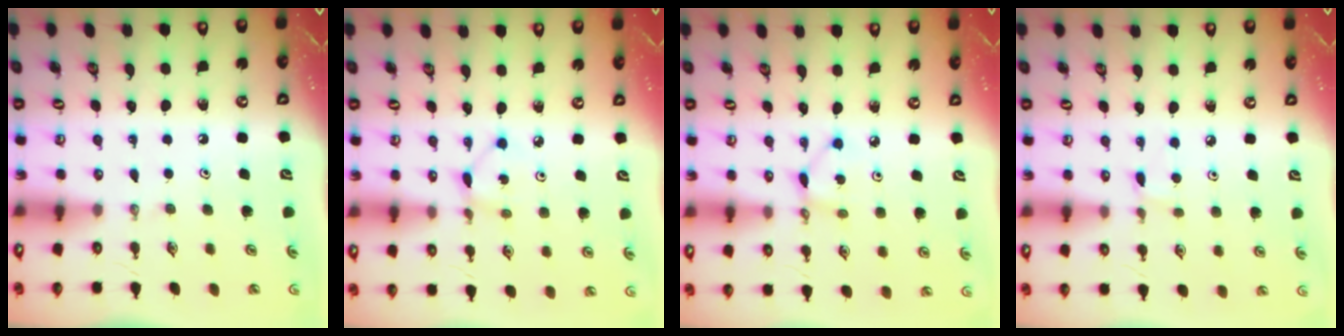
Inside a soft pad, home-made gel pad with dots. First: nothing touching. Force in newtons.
{"total": 2.9, "press": 2.9, "slide": 0.2}
{"total": 2.9, "press": 2.9, "slide": 0.1}
{"total": 2.6, "press": 2.6, "slide": 0.3}